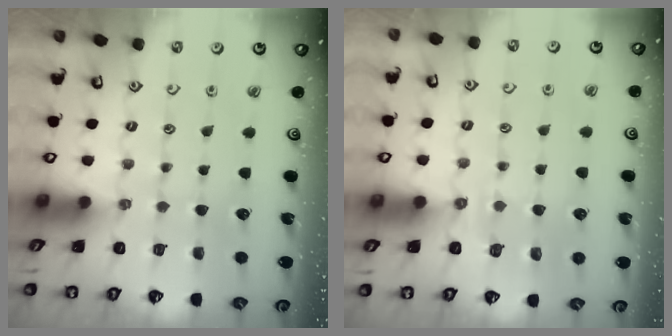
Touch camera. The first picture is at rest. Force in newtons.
{"total": 3.0, "press": 2.5, "slide": 1.6}